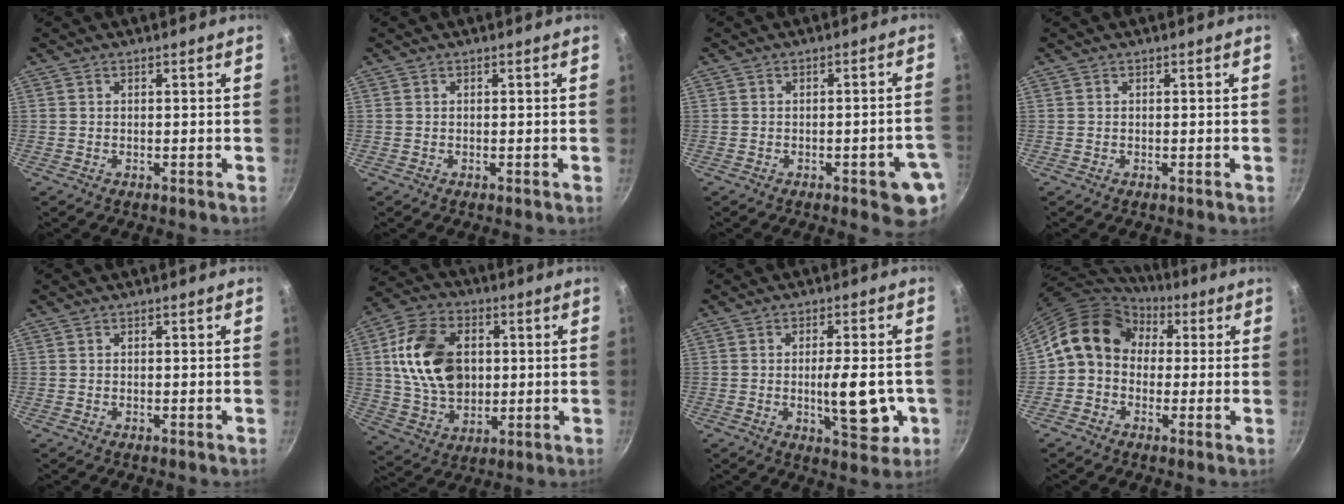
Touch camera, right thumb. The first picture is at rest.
{"total": 0.0}
{"total": 7.6, "force": [-2.8, 2.3, 6.7], "torque": [-0.059, 0.018, -0.026]}
{"total": 0.0}
{"total": 0.0}
{"total": 17.6, "force": [2.5, 12.5, 12.2], "torque": [-0.199, -0.001, 0.046]}
{"total": 10.6, "force": [-1.8, 3.9, 9.7], "torque": [-0.124, -0.007, -0.021]}
{"total": 12.8, "force": [2.1, 10.6, 6.9], "torque": [-0.092, 0.033, 0.012]}